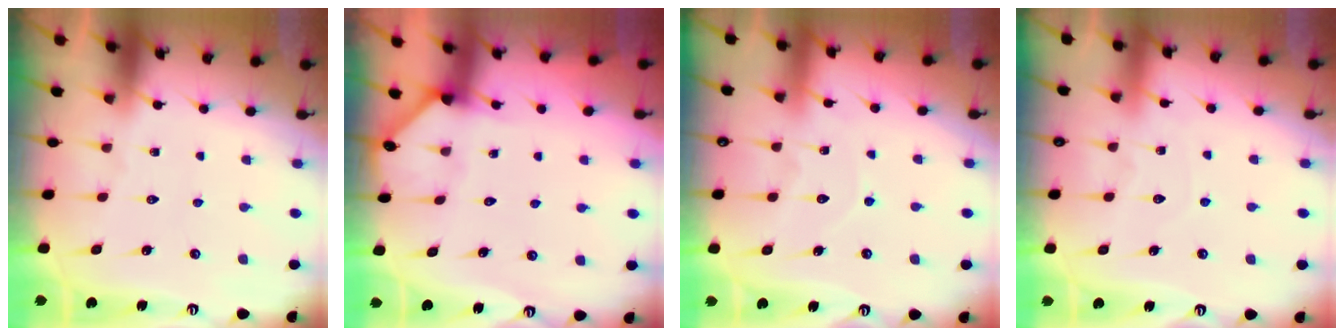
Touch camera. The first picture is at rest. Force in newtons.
{"total": 2.0, "press": 2.0, "slide": 0.1}
{"total": 6.0, "press": 6.0, "slide": 0.7}
{"total": 4.4, "press": 4.4, "slide": 0.5}